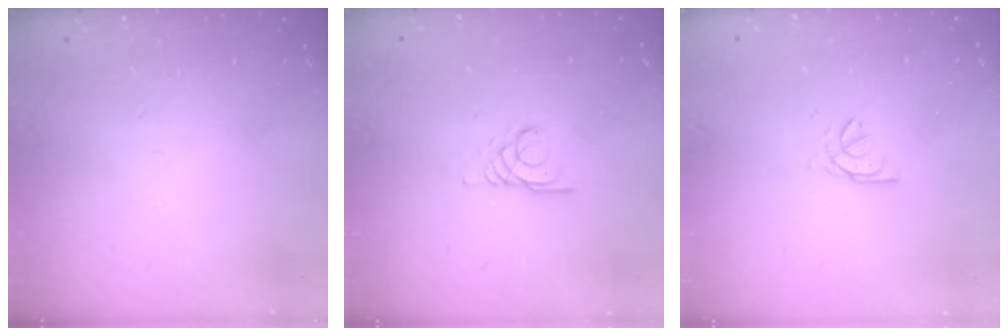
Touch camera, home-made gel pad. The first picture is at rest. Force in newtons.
{"total": 3.1, "press": 3.1, "slide": 0.2}
{"total": 2.7, "press": 2.7, "slide": 0.4}